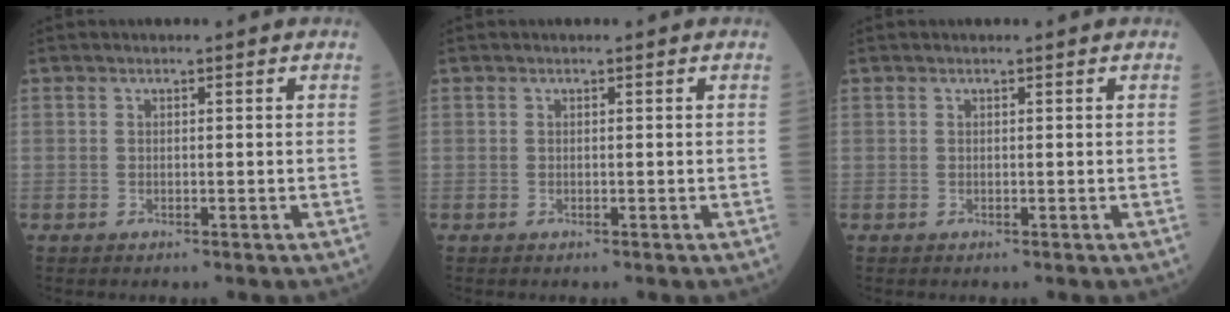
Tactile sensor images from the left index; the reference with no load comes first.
{"total": 0.0}
{"total": 0.0}